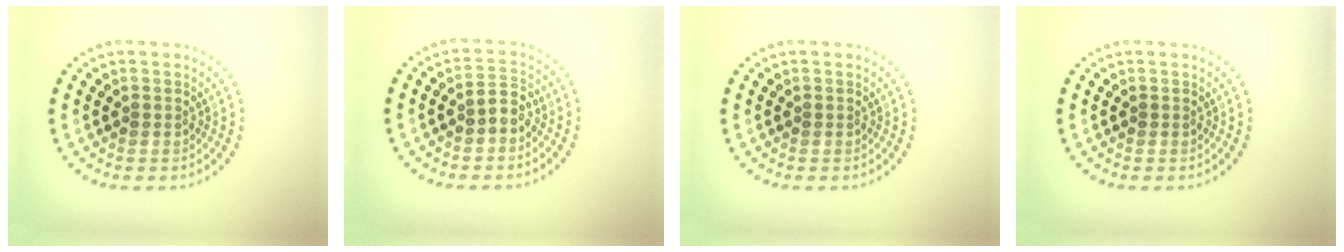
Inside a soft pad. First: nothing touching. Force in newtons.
{"total": 2.1, "press": 1.9, "slide": 1.0}
{"total": 0.0}
{"total": 0.0}